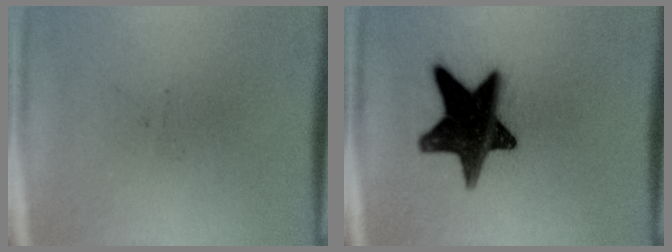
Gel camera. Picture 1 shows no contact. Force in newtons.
{"total": 17.4}